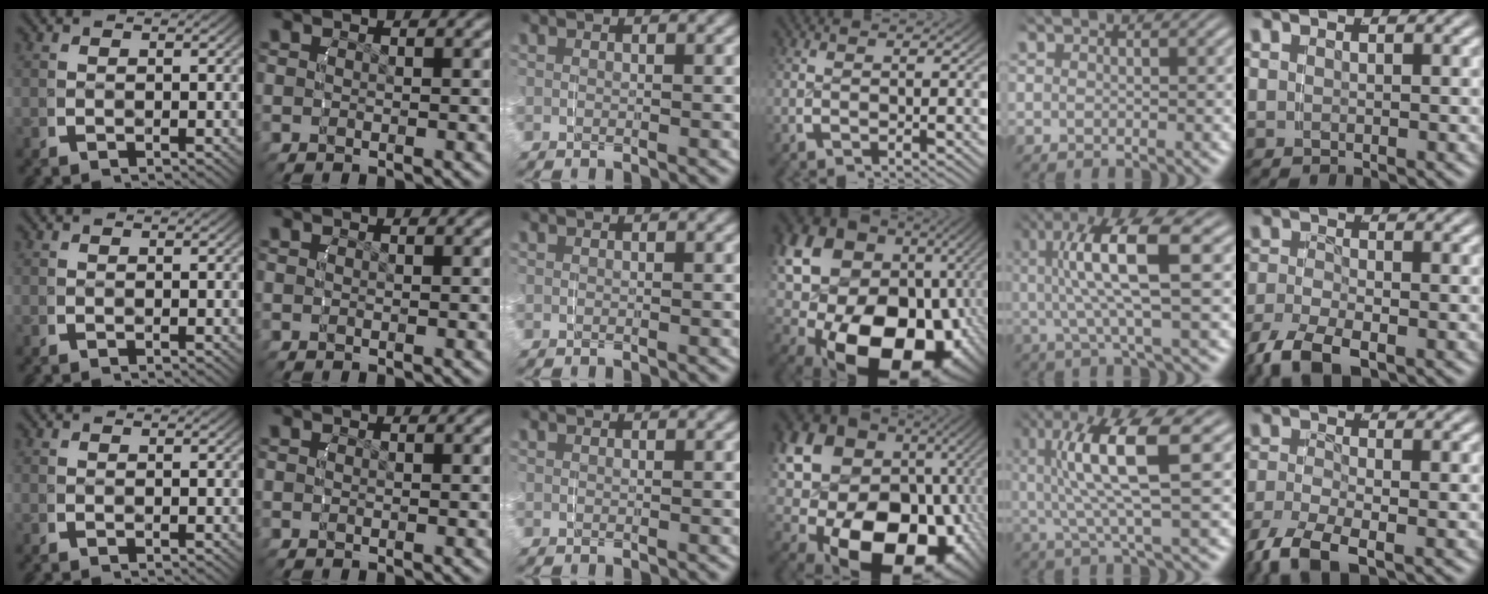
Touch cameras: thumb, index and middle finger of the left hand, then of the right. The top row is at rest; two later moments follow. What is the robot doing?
{"motion": "grasp_and_lifting", "object": "towel"}